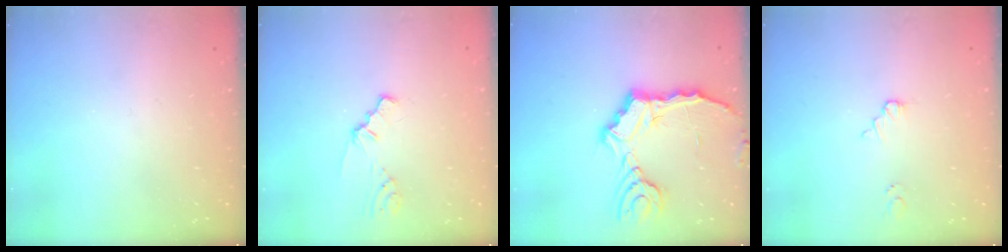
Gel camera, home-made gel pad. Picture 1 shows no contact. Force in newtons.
{"total": 0.9, "press": 0.8, "slide": 0.3}
{"total": 11.2, "press": 11.1, "slide": 1.3}
{"total": 1.5, "press": 1.5, "slide": 0.1}